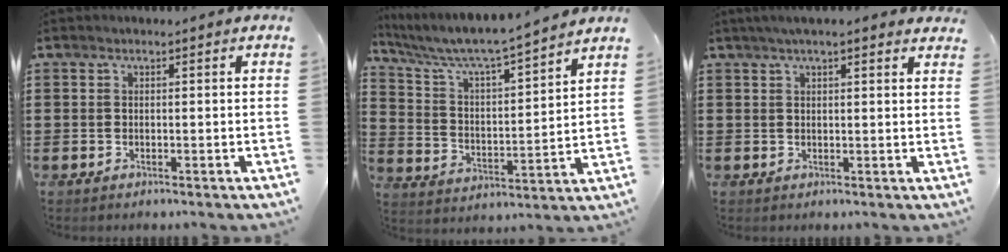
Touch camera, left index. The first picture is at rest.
{"total": 6.0, "force": [5.4, 0.1, 2.6], "torque": [-0.076, -0.042, 0.084]}
{"total": 2.8, "force": [2.1, 1.0, 1.4], "torque": [-0.033, 0.008, 0.038]}